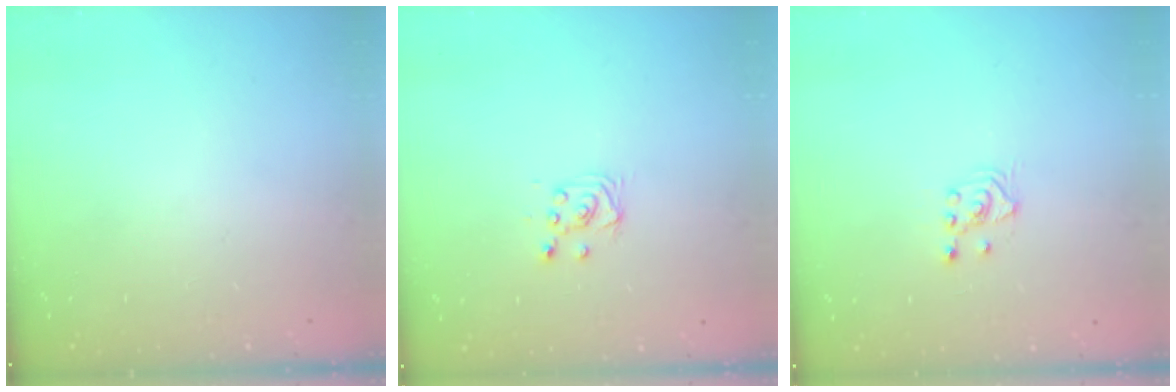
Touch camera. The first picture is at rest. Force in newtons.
{"total": 4.6, "press": 4.6, "slide": 0.5}
{"total": 2.1, "press": 2.0, "slide": 0.8}